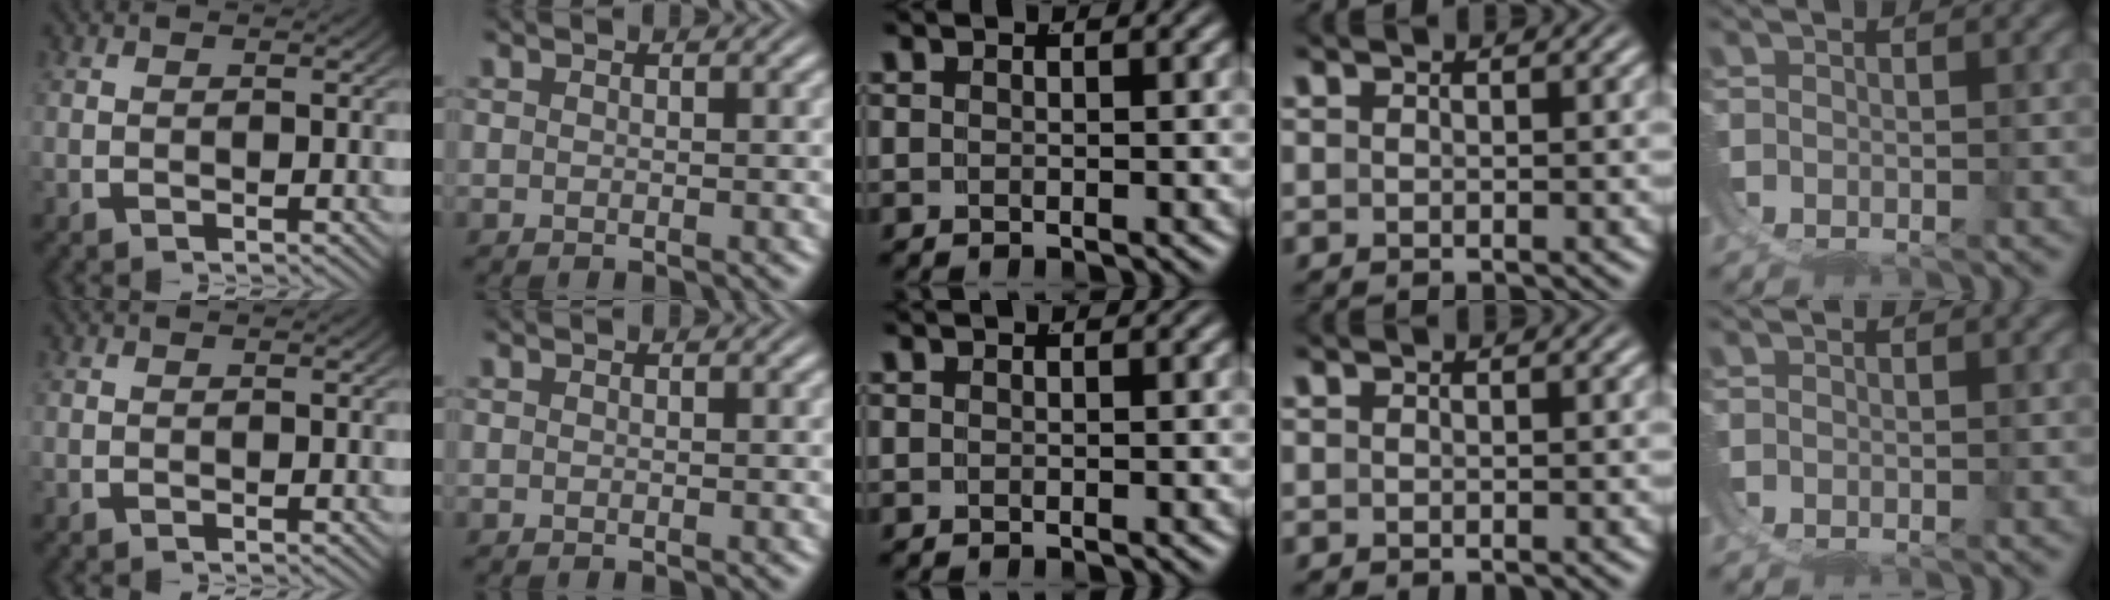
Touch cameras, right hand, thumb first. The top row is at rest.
{}